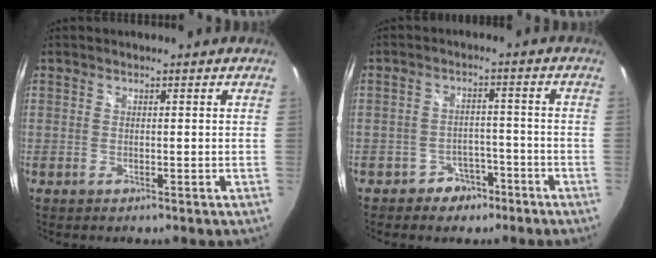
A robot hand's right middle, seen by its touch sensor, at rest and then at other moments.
{"total": 5.3, "force": [-3.6, 3.7, 1.0], "torque": [-0.024, 0.017, -0.047]}